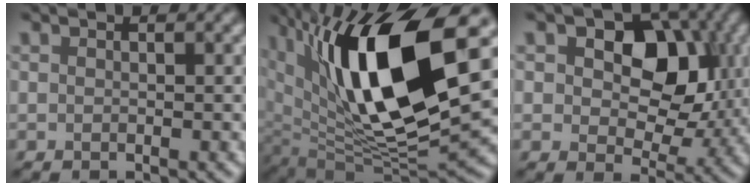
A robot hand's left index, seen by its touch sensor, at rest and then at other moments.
{"total": 14.7, "force": [4.4, 5.8, 12.8], "torque": [-0.203, -0.010, 0.076]}
{"total": 8.7, "force": [1.7, 6.1, 6.0], "torque": [-0.089, -0.004, 0.020]}